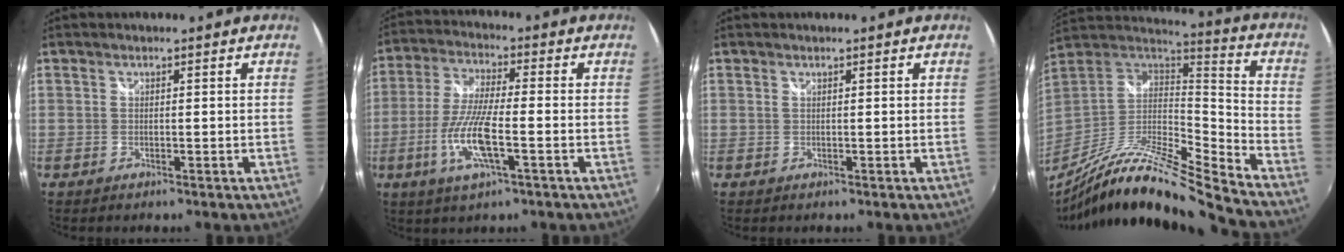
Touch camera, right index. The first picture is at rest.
{"total": 11.1, "force": [-3.4, 2.3, 10.3], "torque": [-0.215, -0.009, -0.067]}
{"total": 0.0}
{"total": 20.1, "force": [-16.3, 0.7, 11.8], "torque": [-0.208, -0.030, -0.299]}